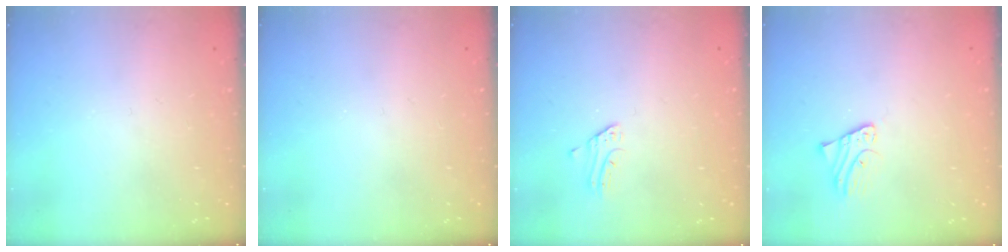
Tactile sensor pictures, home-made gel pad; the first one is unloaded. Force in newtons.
{"total": 0.0}
{"total": 2.2, "press": 2.2, "slide": 0.2}
{"total": 1.9, "press": 1.9, "slide": 0.2}